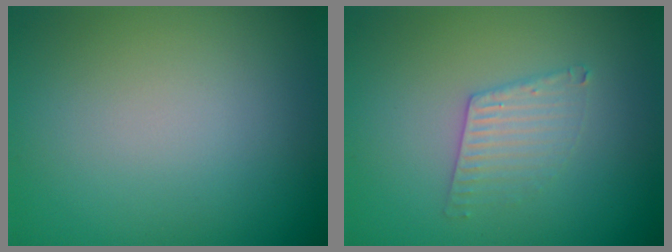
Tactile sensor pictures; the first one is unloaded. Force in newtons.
{"total": 2.1, "press": 2.1, "slide": 0.3}